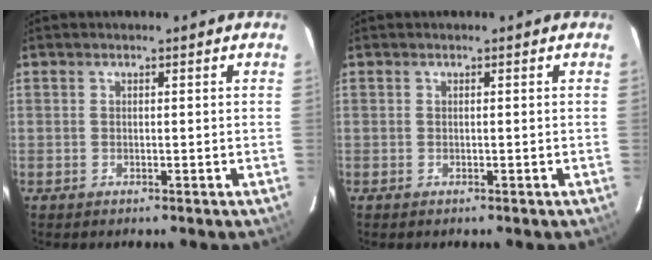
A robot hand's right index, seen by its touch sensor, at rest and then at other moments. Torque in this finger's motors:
{"motor_torque": [0.04, -0.04, -0.03, 0.00]}